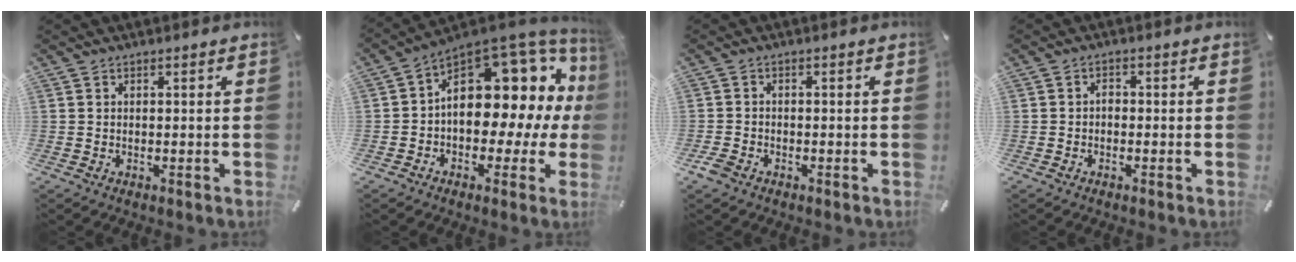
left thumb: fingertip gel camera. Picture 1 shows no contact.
{"total": 15.8, "force": [4.3, 10.7, 10.8], "torque": [-0.114, -0.061, 0.069]}
{"total": 2.4, "force": [-1.6, 1.5, 1.1], "torque": [-0.030, 0.001, -0.034]}
{"total": 1.3, "force": [-0.7, 0.8, 0.8], "torque": [-0.016, 0.006, -0.016]}